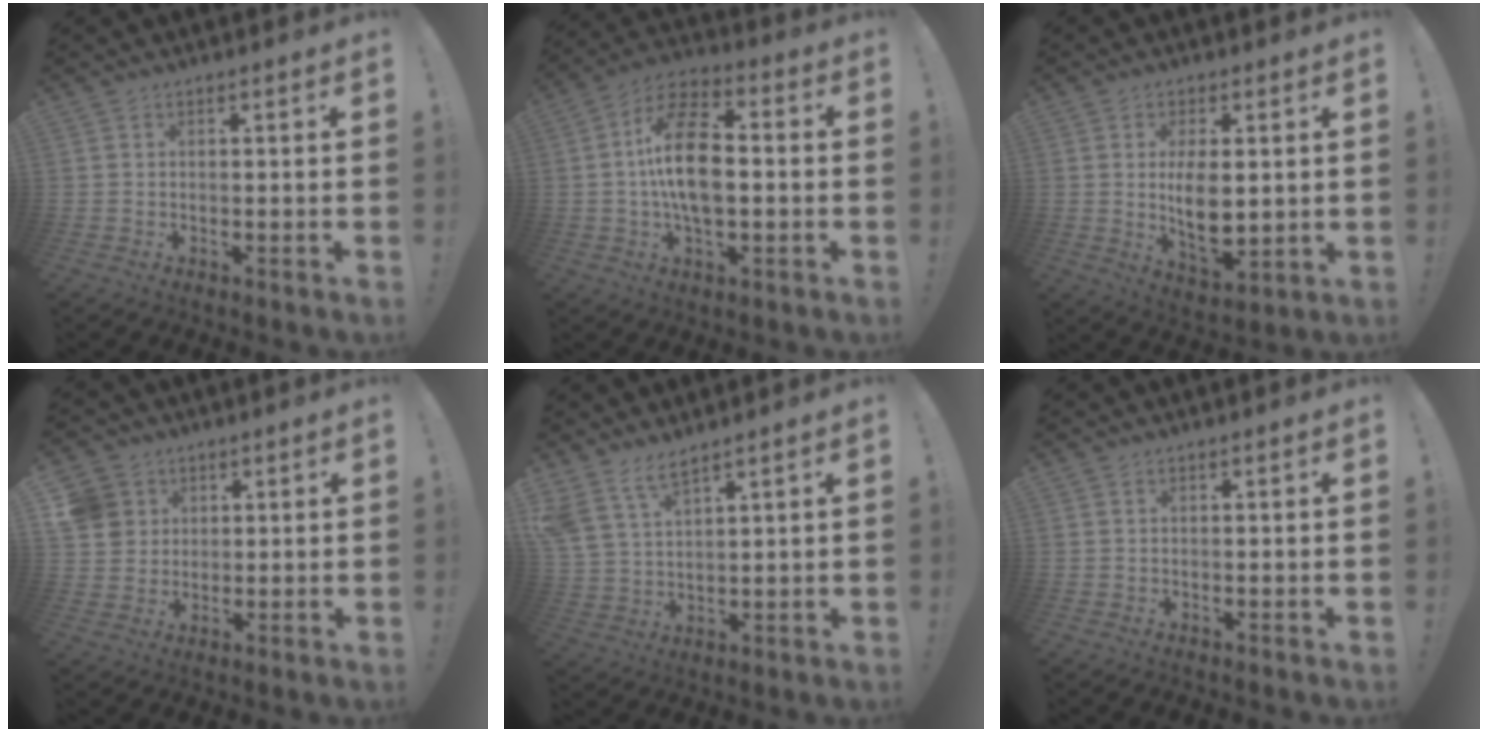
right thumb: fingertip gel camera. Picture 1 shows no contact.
{"total": 15.6, "force": [-0.2, 8.7, 13.0], "torque": [-0.233, 0.015, -0.006]}
{"total": 9.7, "force": [1.1, 4.8, 8.3], "torque": [-0.130, -0.024, 0.018]}
{"total": 8.1, "force": [3.0, 7.3, 1.9], "torque": [-0.032, -0.014, 0.061]}
{"total": 7.6, "force": [6.3, 2.6, 3.4], "torque": [-0.083, -0.027, 0.123]}
{"total": 0.0}